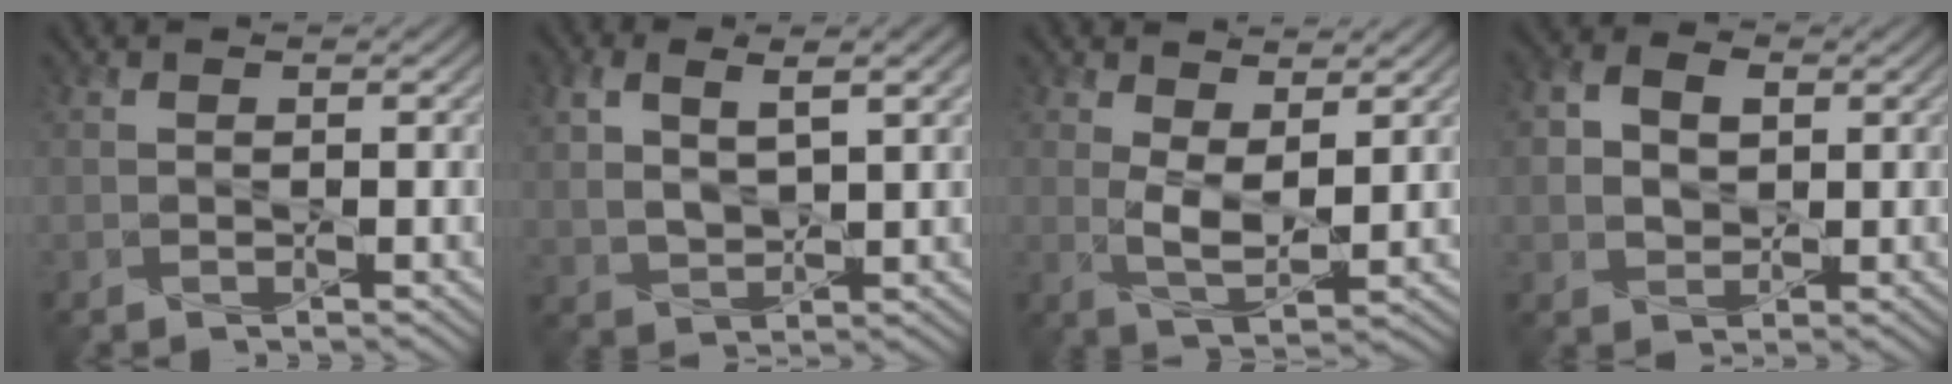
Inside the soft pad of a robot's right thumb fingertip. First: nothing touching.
{"total": 6.5, "force": [2.6, 2.8, 5.2], "torque": [-0.113, 0.003, 0.053]}
{"total": 4.7, "force": [1.5, 2.1, 4.0], "torque": [-0.088, -0.008, 0.030]}
{"total": 4.8, "force": [1.0, 3.6, 3.1], "torque": [-0.068, 0.005, 0.013]}